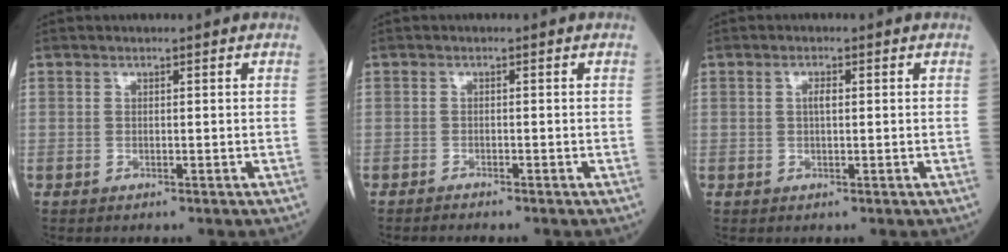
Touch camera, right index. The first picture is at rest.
{"total": 1.2, "force": [-1.2, -0.1, 0.3], "torque": [-0.006, -0.001, -0.018]}
{"total": 1.4, "force": [0.2, 0.5, 1.3], "torque": [-0.026, 0.004, 0.002]}